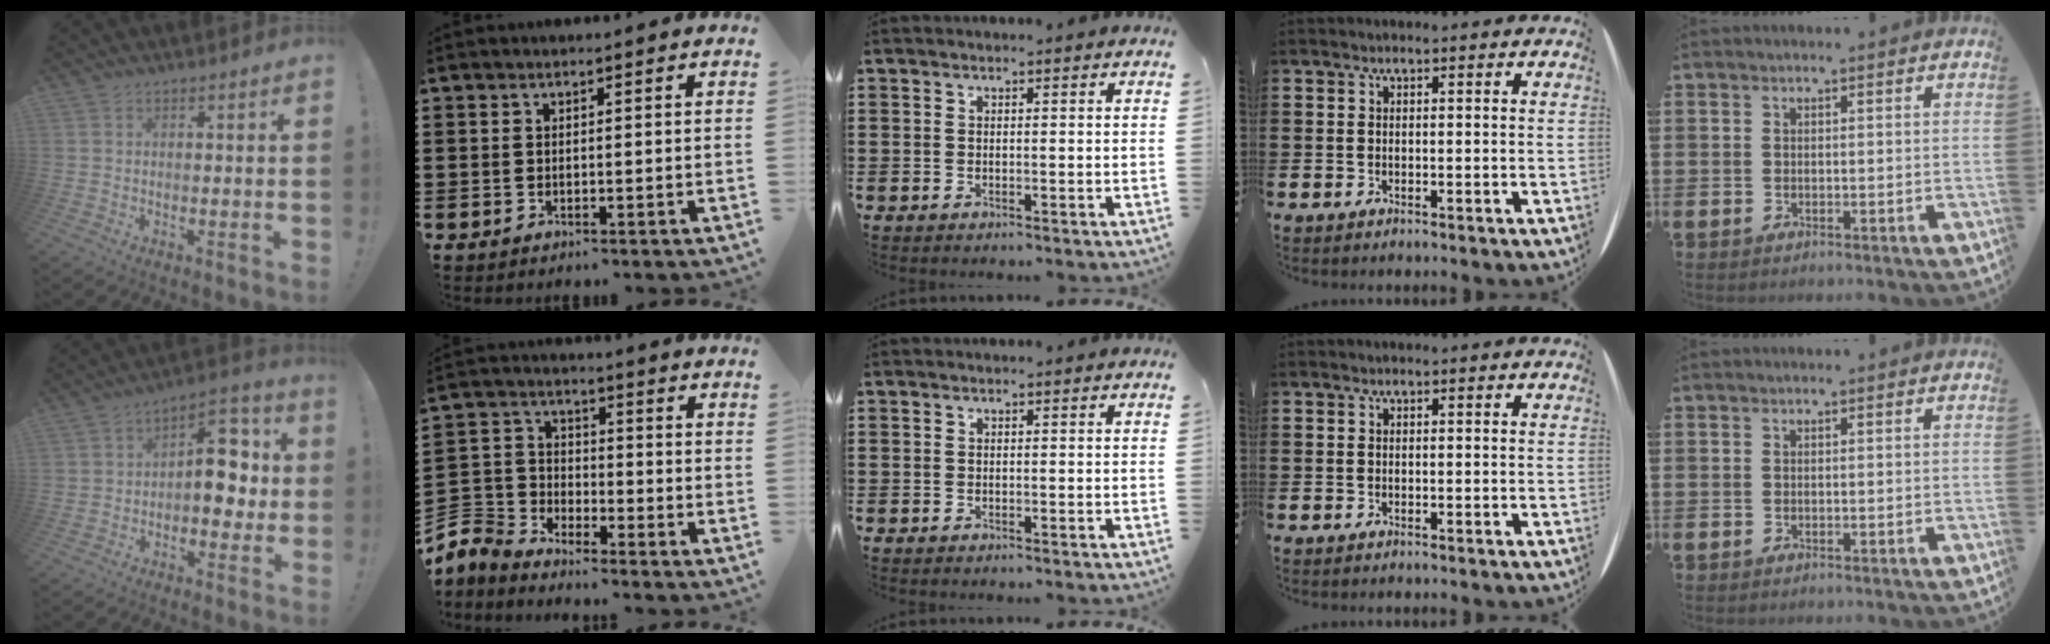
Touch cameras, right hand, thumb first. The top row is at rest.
{"thumb": {"total": 12.8, "force": [-0.7, 9.0, 9.1], "torque": [-0.101, 0.014, -0.011]}, "index": {"total": 5.9, "force": [-5.5, 2.2, 0.7], "torque": [-0.059, -0.009, -0.124]}}